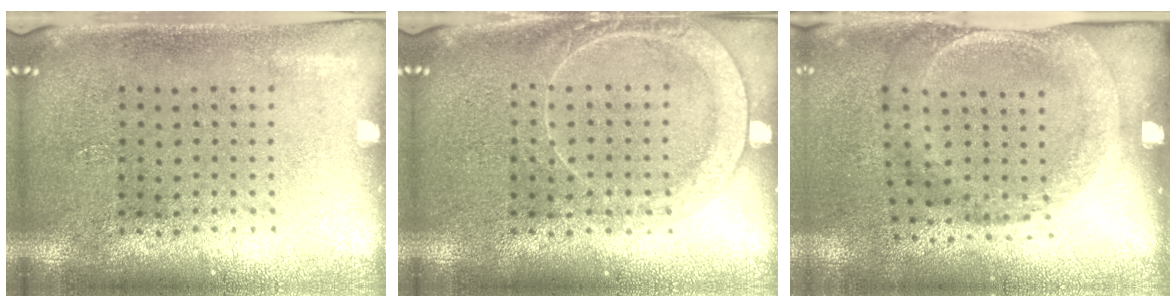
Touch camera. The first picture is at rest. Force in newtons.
{"total": 2.3, "press": 2.3, "slide": 0.3}
{"total": 1.9, "press": 1.2, "slide": 1.5}